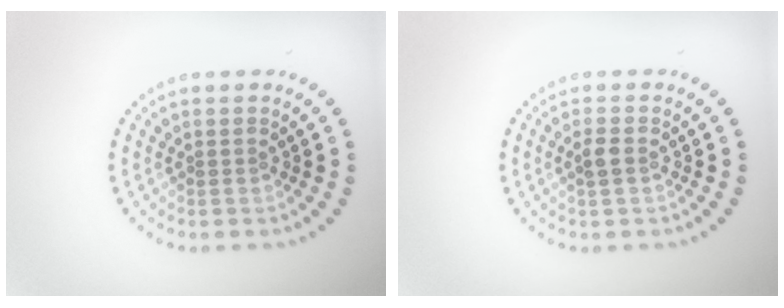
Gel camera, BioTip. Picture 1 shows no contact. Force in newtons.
{"total": 1.2, "press": 1.2, "slide": 0.2}